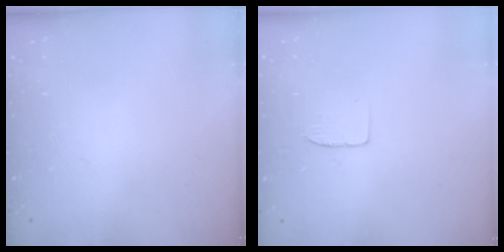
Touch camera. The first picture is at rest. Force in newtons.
{"total": 3.7, "press": 3.7, "slide": 0.2}